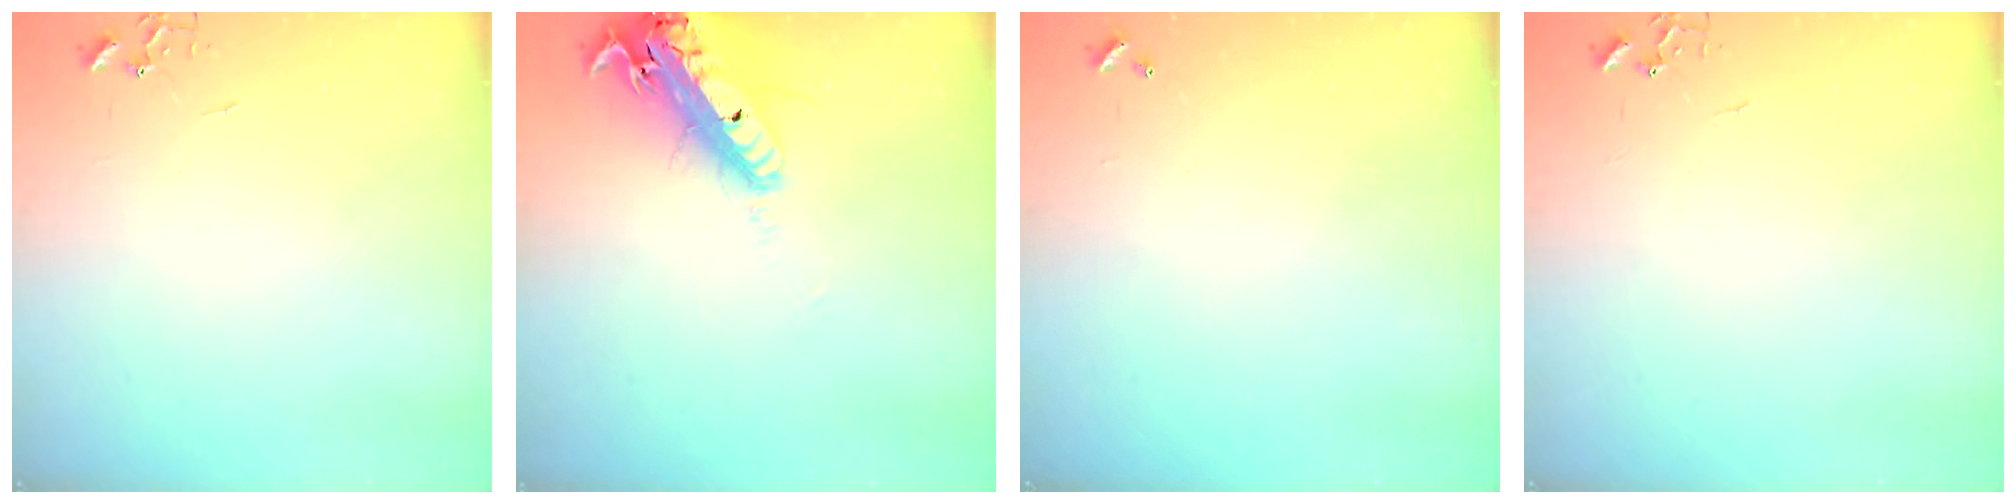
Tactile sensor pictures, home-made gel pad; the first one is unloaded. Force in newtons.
{"total": 21.6, "press": 21.0, "slide": 5.0}
{"total": 0.0}
{"total": 0.0}